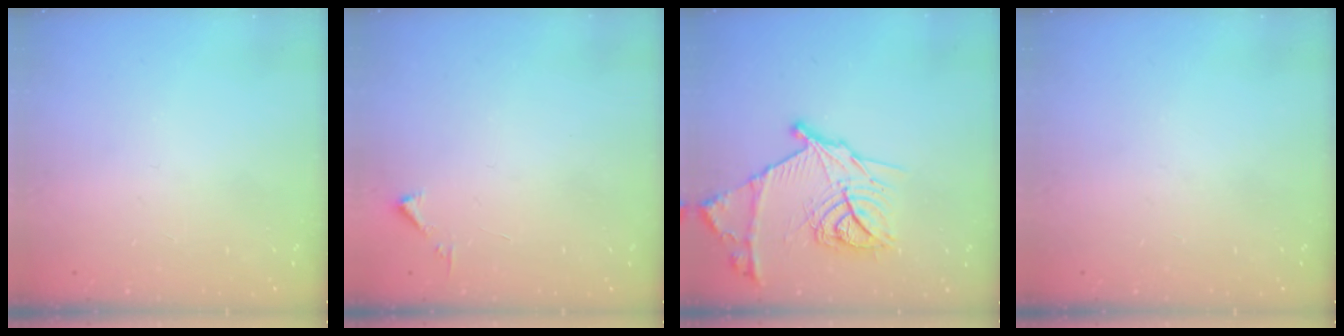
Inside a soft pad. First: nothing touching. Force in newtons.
{"total": 3.1, "press": 3.1, "slide": 0.4}
{"total": 19.6, "press": 19.5, "slide": 1.5}
{"total": 0.0}